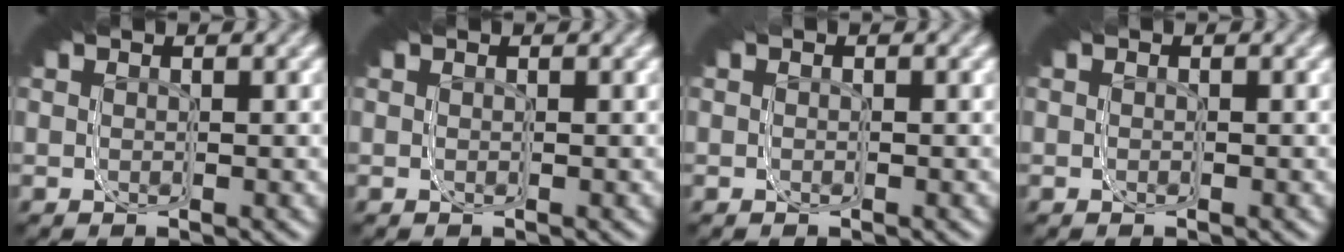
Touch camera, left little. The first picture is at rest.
{"total": 0.0}
{"total": 1.0, "force": [-0.4, -0.5, -0.7], "torque": [0.015, -0.001, -0.004]}
{"total": 0.6, "force": [-0.3, -0.4, -0.5], "torque": [0.012, -0.001, -0.003]}